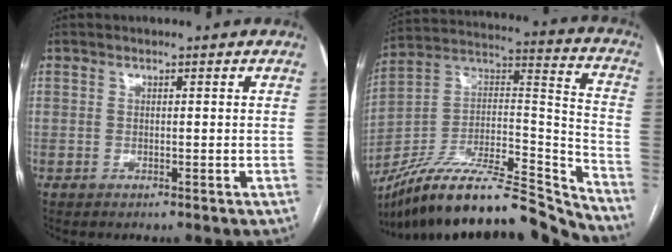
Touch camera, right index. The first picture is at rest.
{"total": 25.9, "force": [-23.4, 3.1, 10.7], "torque": [-0.156, 0.022, -0.385]}